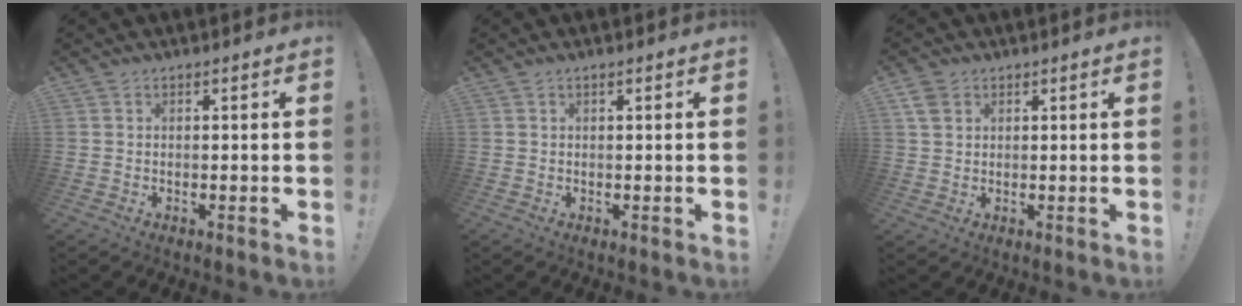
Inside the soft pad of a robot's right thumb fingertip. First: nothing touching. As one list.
[{"total": 0.6, "force": [0.3, 0.0, 0.5], "torque": [-0.019, 0.004, 0.006]}, {"total": 4.7, "force": [2.2, 3.7, 1.8], "torque": [-0.027, -0.003, 0.044]}]